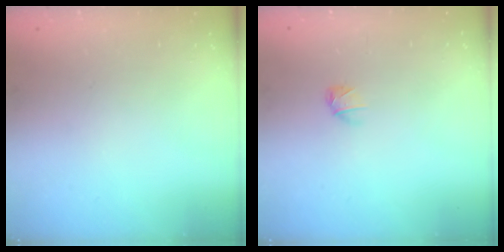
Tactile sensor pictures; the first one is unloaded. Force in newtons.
{"total": 2.6, "press": 2.5, "slide": 0.6}